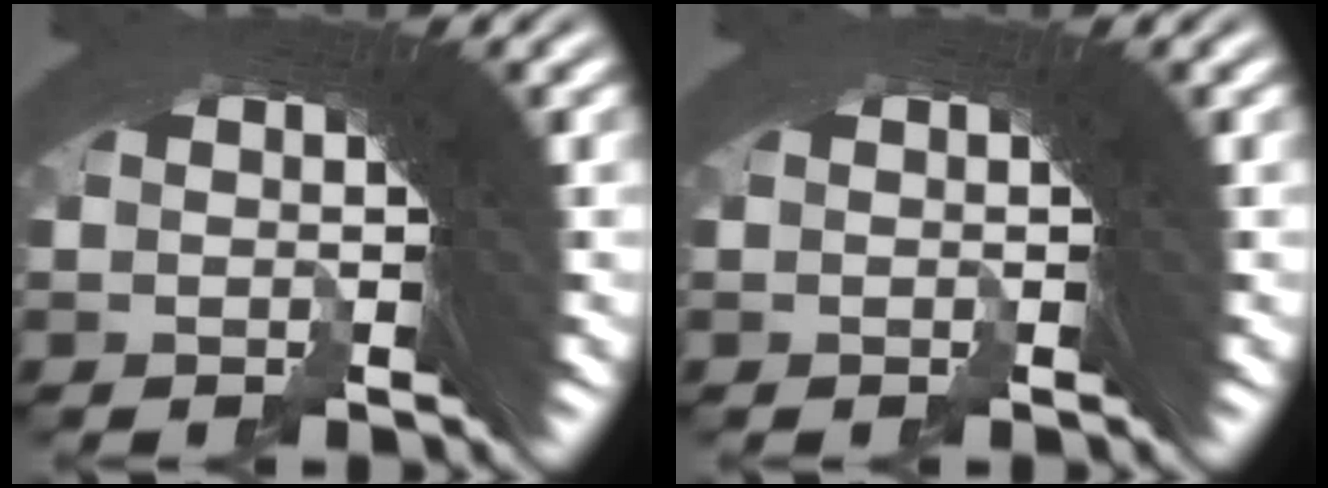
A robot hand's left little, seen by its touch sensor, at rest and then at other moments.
{"total": 0.0}